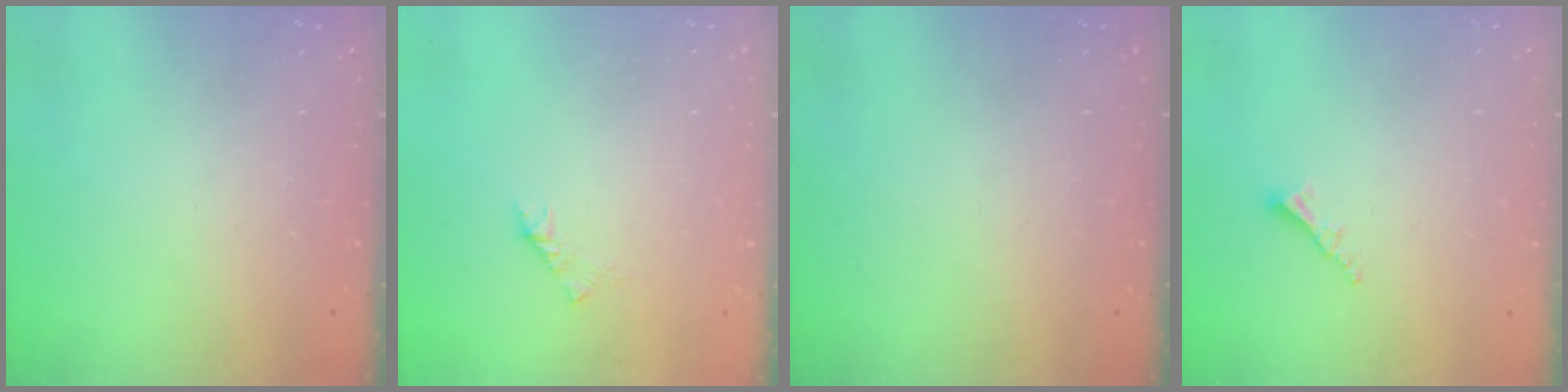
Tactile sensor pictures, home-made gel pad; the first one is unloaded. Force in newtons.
{"total": 2.0, "press": 1.9, "slide": 0.6}
{"total": 0.0}
{"total": 2.0, "press": 2.0, "slide": 0.5}